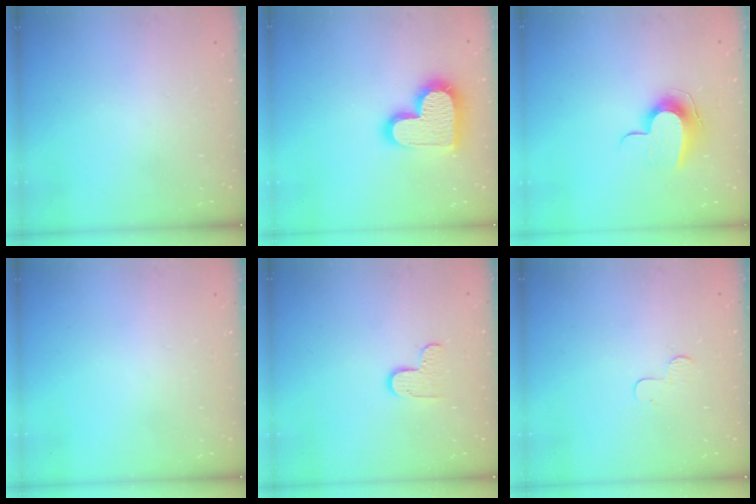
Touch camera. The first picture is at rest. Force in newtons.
{"total": 17.7, "press": 17.6, "slide": 1.3}
{"total": 10.1, "press": 10.1, "slide": 0.5}
{"total": 0.0}
{"total": 5.7, "press": 5.7, "slide": 0.5}
{"total": 3.9, "press": 3.9, "slide": 0.4}